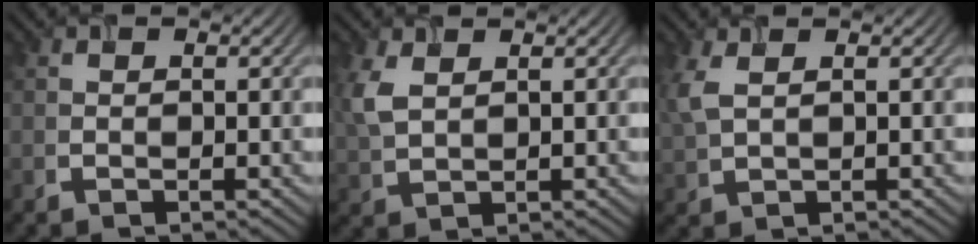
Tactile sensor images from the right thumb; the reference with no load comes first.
{"total": 4.0, "force": [1.6, 2.1, 3.0], "torque": [-0.090, 0.004, 0.037]}
{"total": 3.5, "force": [1.4, 1.5, 2.8], "torque": [-0.085, 0.005, 0.032]}